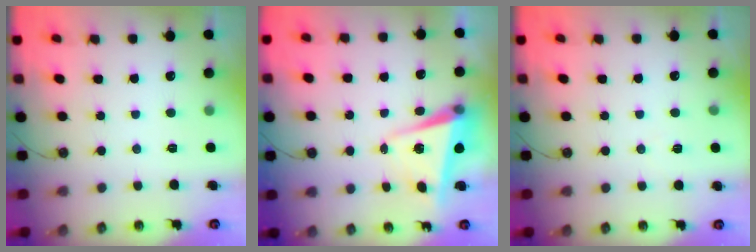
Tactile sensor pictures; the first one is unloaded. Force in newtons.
{"total": 5.3, "press": 5.2, "slide": 1.0}
{"total": 6.0, "press": 4.5, "slide": 4.1}